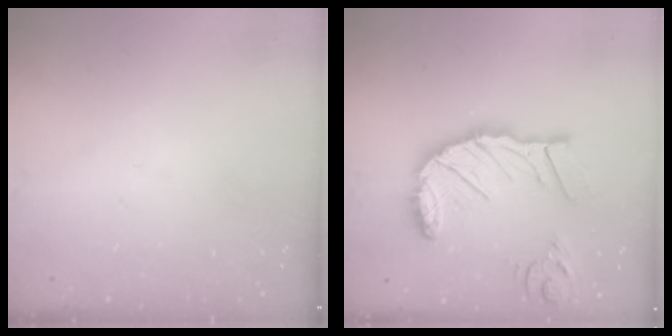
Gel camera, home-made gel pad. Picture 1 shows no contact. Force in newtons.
{"total": 18.9, "press": 18.7, "slide": 2.6}